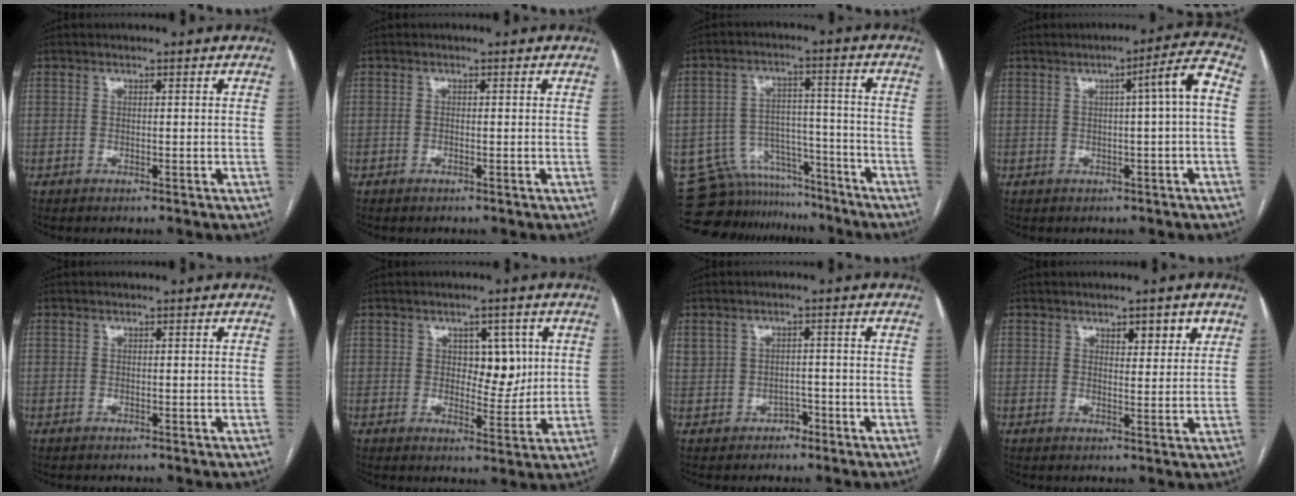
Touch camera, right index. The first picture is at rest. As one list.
[{"total": 0.0}, {"total": 13.6, "force": [-12.3, 5.7, 1.2], "torque": [-0.023, 0.043, -0.181]}, {"total": 5.7, "force": [0.5, -0.5, 5.6], "torque": [-0.076, 0.010, 0.007]}, {"total": 0.0}, {"total": 6.0, "force": [1.6, 3.3, 4.8], "torque": [-0.058, 0.005, 0.028]}, {"total": 2.9, "force": [-0.6, 2.6, 1.1], "torque": [-0.017, 0.021, 0.002]}, {"total": 4.3, "force": [2.6, 1.5, 3.1], "torque": [-0.041, -0.004, 0.037]}]